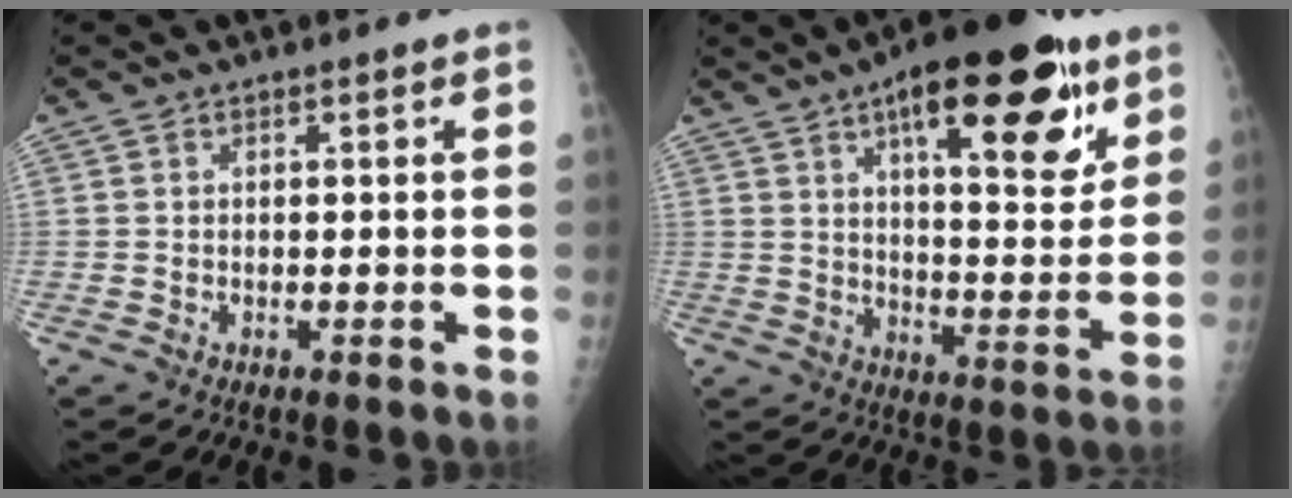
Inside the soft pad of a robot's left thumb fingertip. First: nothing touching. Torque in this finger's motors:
{"motor_torque": [2.57, 2.14, 1.63, -1.15, 0.43]}